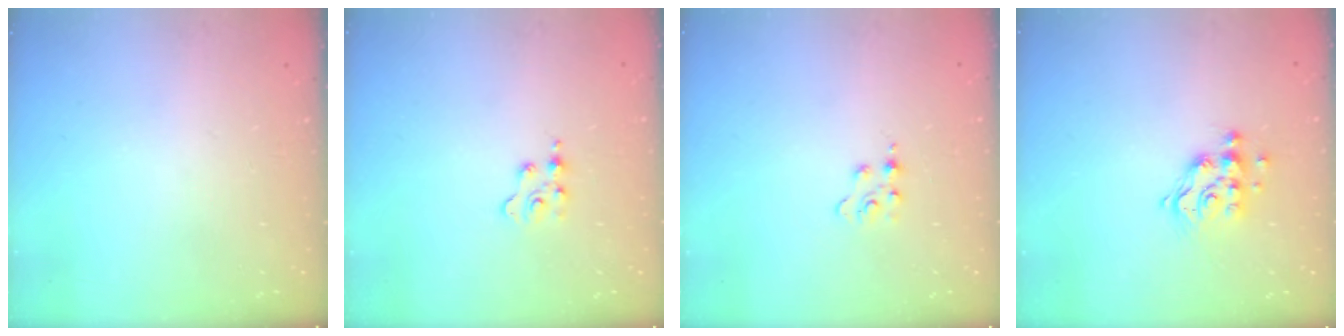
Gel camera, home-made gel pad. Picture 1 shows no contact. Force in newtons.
{"total": 2.5, "press": 2.5, "slide": 0.4}
{"total": 2.3, "press": 2.3, "slide": 0.4}
{"total": 11.7, "press": 11.6, "slide": 0.9}